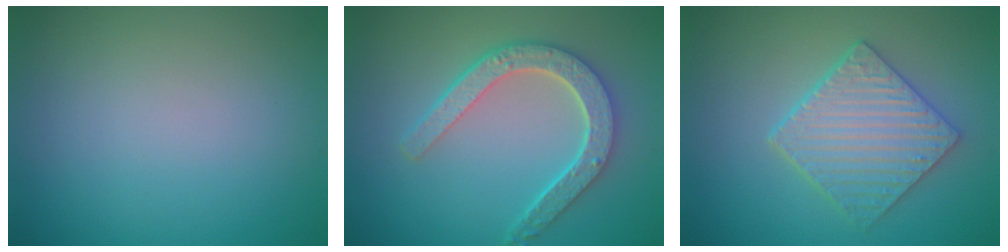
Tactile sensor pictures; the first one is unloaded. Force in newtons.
{"total": 4.8, "press": 3.8, "slide": 2.9}
{"total": 4.7, "press": 4.0, "slide": 2.4}